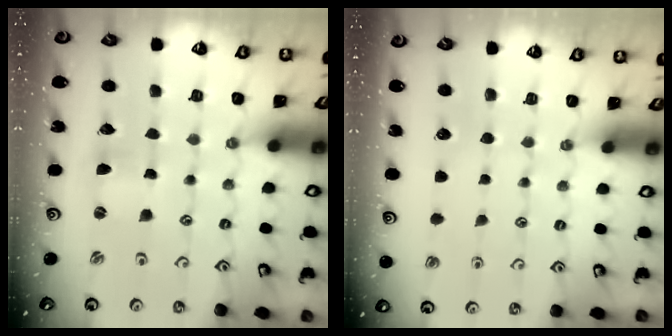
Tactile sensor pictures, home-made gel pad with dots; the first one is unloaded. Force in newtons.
{"total": 0.0}